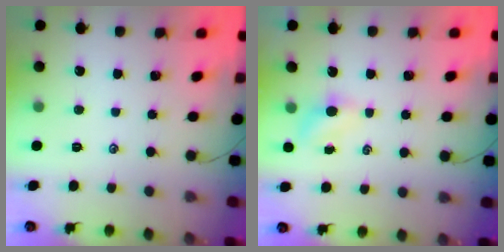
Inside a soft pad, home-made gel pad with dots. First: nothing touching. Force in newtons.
{"total": 3.6, "press": 3.5, "slide": 1.0}